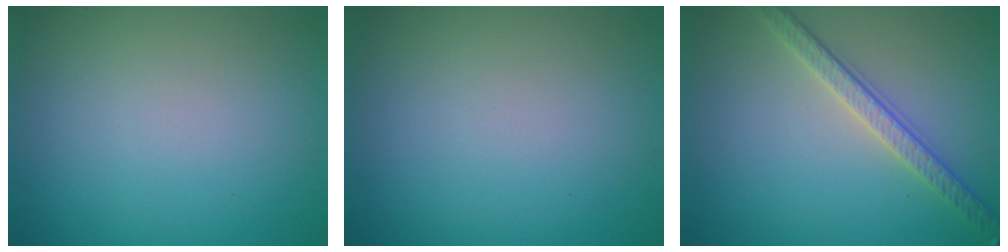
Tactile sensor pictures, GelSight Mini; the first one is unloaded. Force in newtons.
{"total": 0.0}
{"total": 3.4, "press": 3.0, "slide": 1.7}